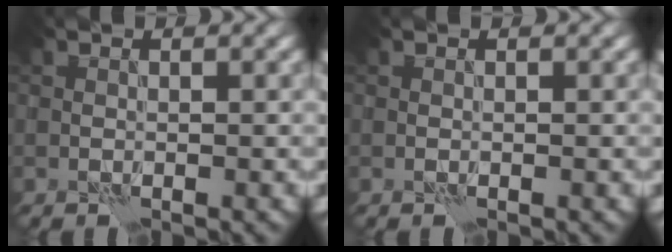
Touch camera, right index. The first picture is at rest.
{"total": 0.0}